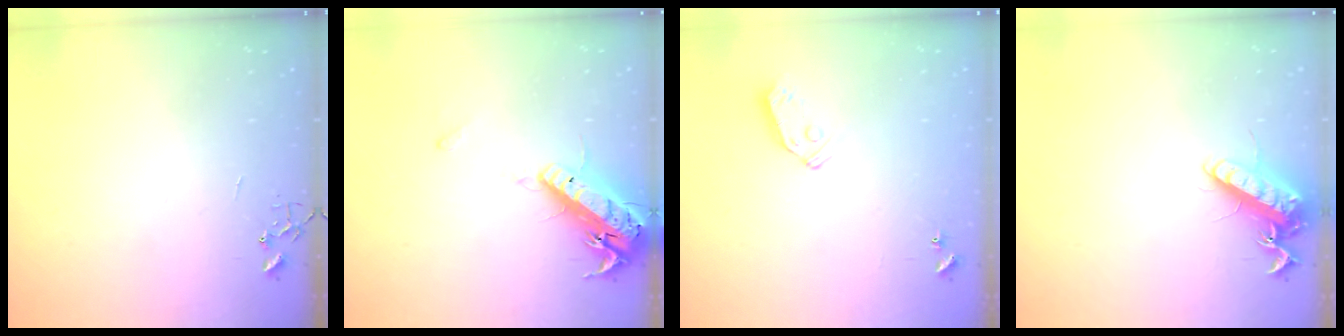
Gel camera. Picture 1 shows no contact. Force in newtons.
{"total": 17.3, "press": 16.9, "slide": 3.7}
{"total": 6.5, "press": 6.5, "slide": 0.4}
{"total": 14.3, "press": 14.1, "slide": 2.1}